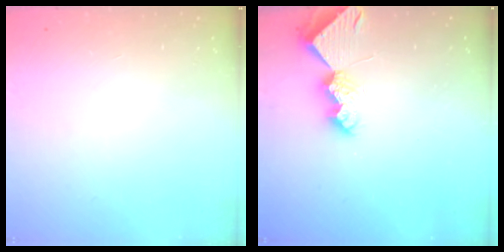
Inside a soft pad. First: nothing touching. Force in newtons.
{"total": 9.1, "press": 9.1, "slide": 0.5}